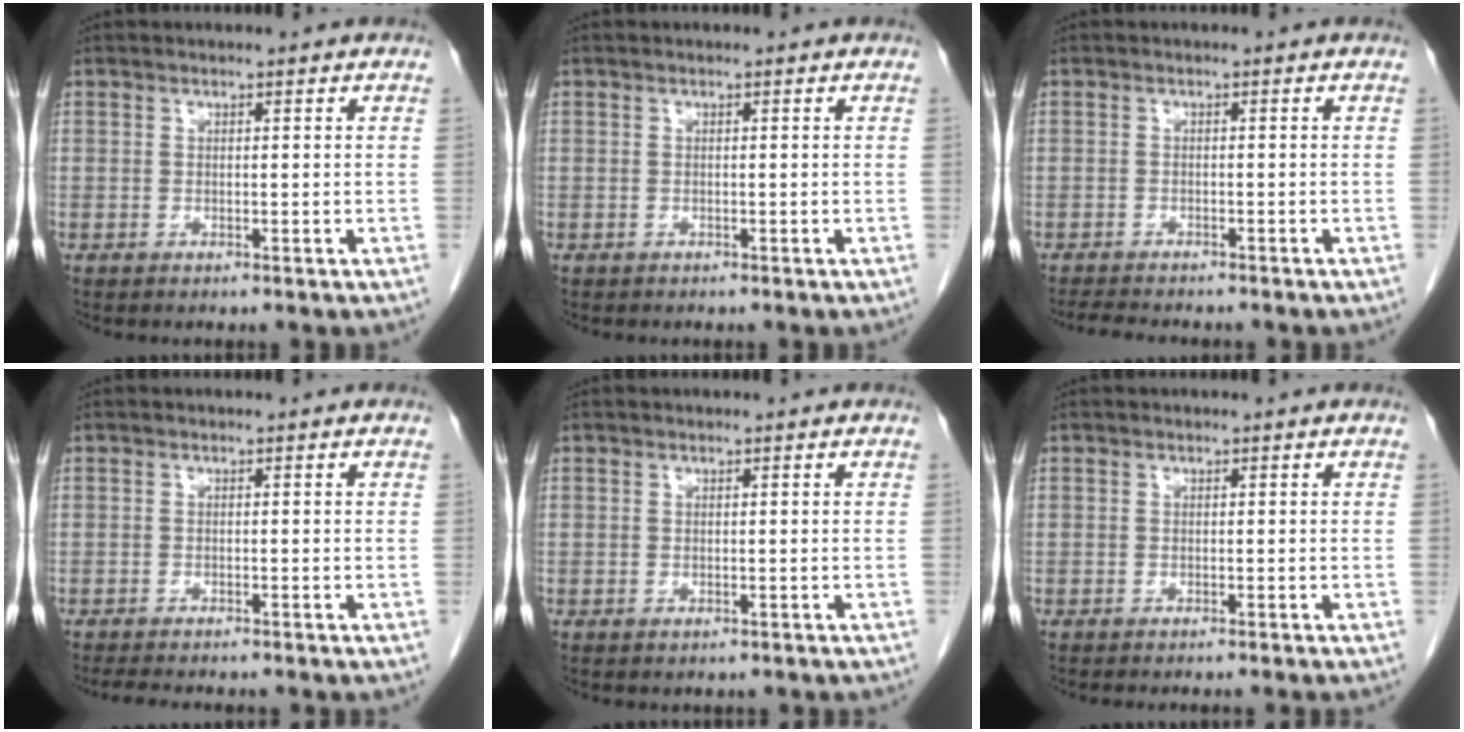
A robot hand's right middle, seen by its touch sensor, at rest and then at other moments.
{"total": 0.0}
{"total": 5.9, "force": [-5.2, 1.1, 2.5], "torque": [-0.038, -0.011, -0.080]}
{"total": 6.3, "force": [-5.5, 1.3, 2.8], "torque": [-0.039, -0.008, -0.080]}
{"total": 1.3, "force": [-1.1, 0.6, 0.3], "torque": [-0.011, 0.000, -0.013]}
{"total": 4.6, "force": [-4.2, -0.2, 1.9], "torque": [-0.013, -0.007, -0.056]}